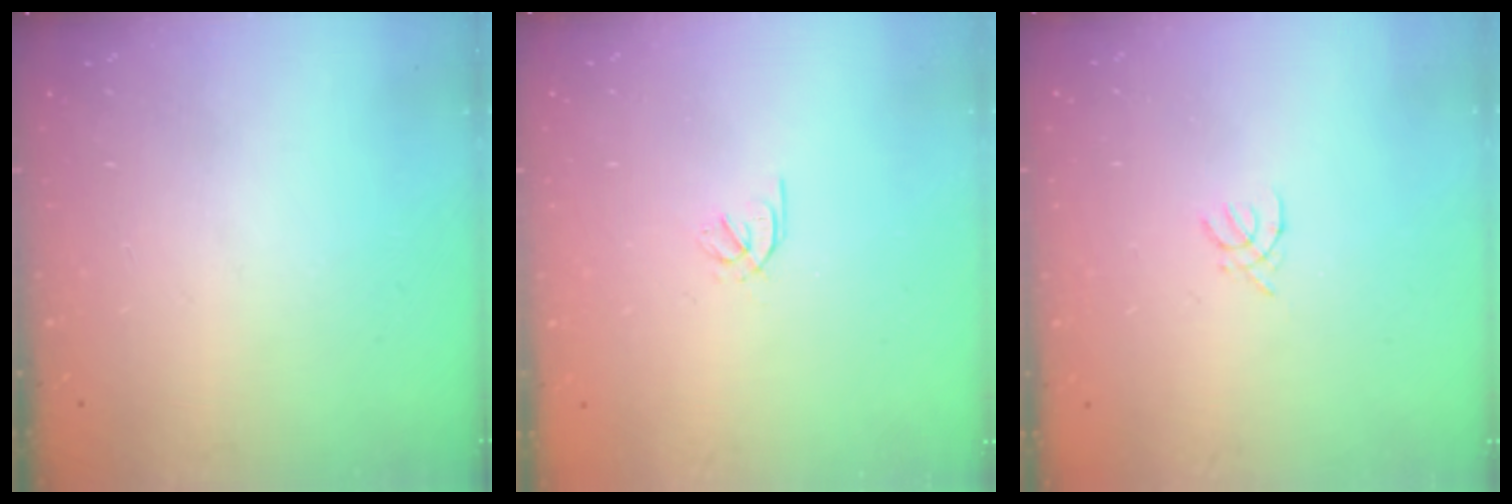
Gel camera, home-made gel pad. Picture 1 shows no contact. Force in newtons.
{"total": 1.7, "press": 1.6, "slide": 0.6}
{"total": 1.8, "press": 1.8, "slide": 0.4}